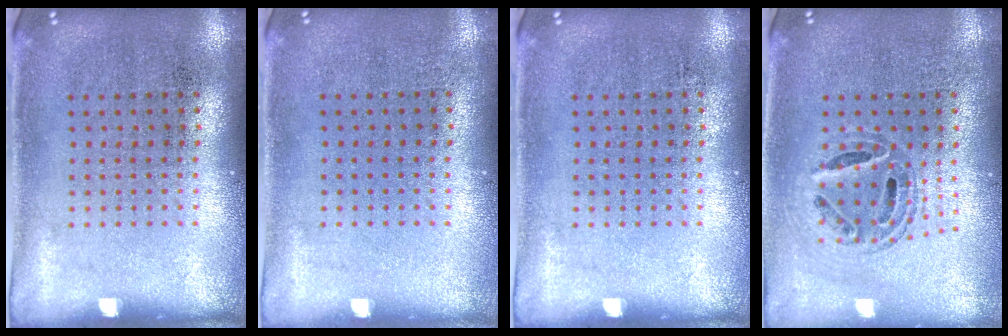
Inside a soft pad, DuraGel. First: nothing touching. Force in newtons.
{"total": 0.0}
{"total": 0.0}
{"total": 0.8, "press": 0.7, "slide": 0.1}